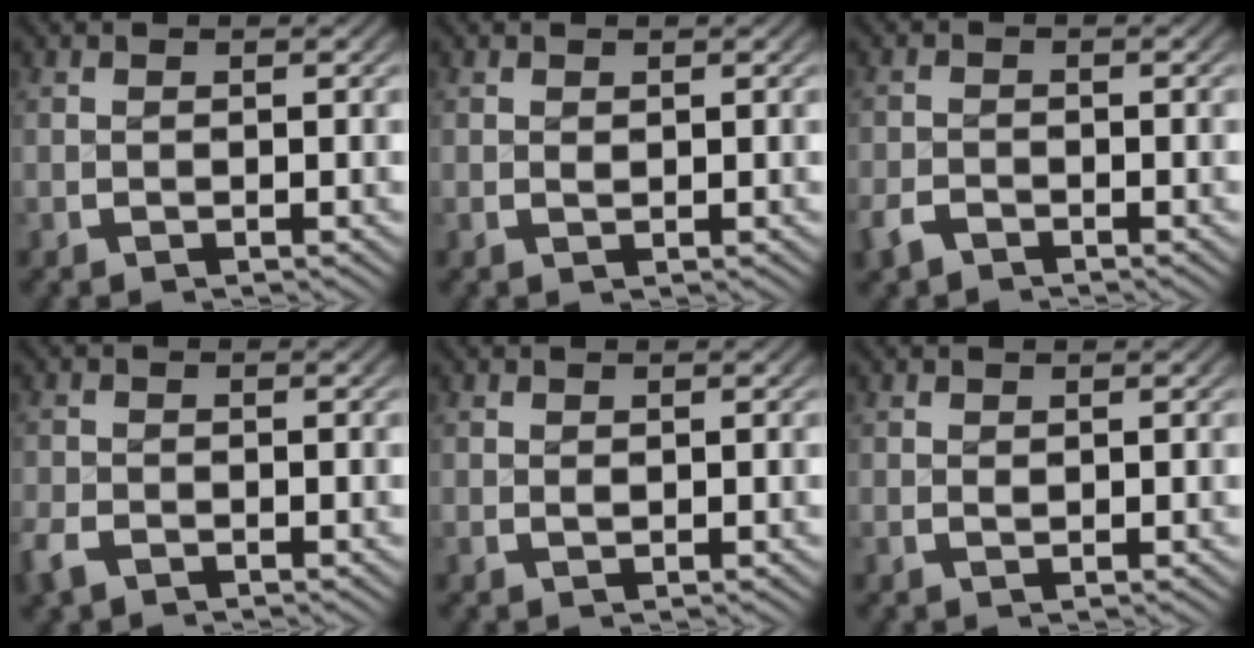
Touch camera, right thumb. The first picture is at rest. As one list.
[{"total": 0.0}, {"total": 1.9, "force": [-1.7, 0.7, -0.1], "torque": [0.000, -0.007, -0.033]}, {"total": 1.7, "force": [-1.5, 0.8, 0.1], "torque": [-0.009, -0.007, -0.028]}, {"total": 0.0}, {"total": 0.0}]